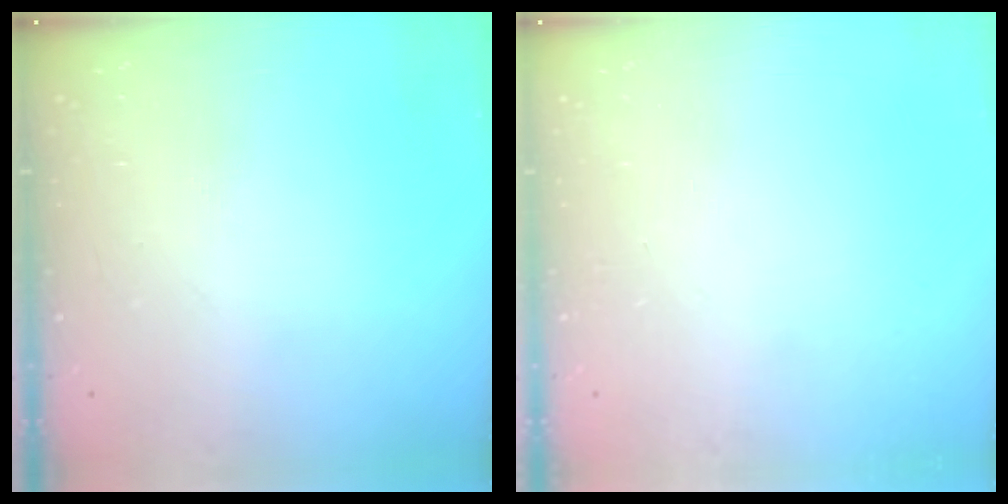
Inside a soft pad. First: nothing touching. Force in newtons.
{"total": 0.0}